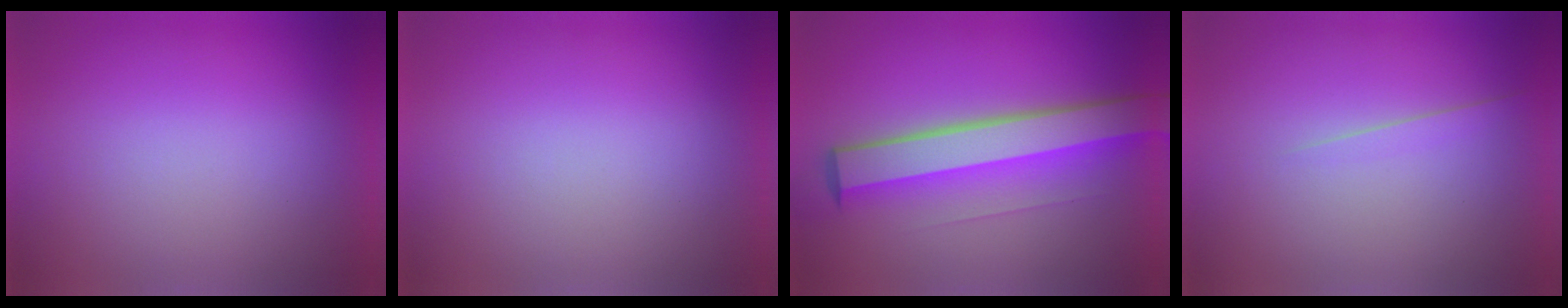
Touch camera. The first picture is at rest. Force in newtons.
{"total": 0.0}
{"total": 7.9}
{"total": 1.5}